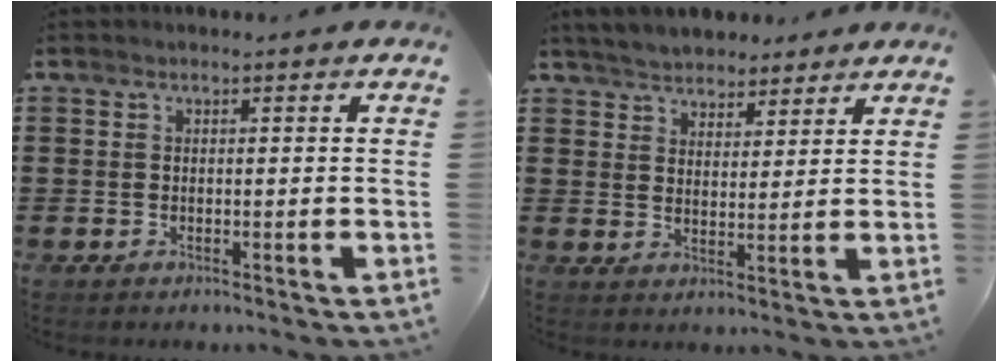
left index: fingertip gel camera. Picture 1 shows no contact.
{"total": 4.6, "force": [4.4, 1.3, 0.2], "torque": [-0.024, -0.008, 0.080]}